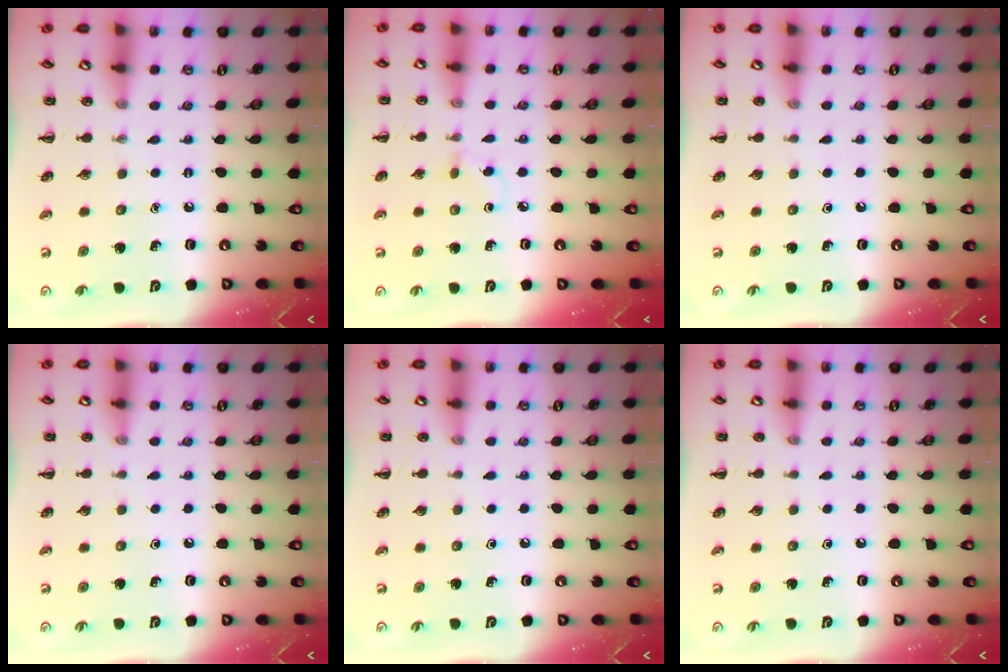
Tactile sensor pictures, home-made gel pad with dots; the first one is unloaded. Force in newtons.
{"total": 2.0, "press": 1.7, "slide": 1.0}
{"total": 0.0}
{"total": 0.0}
{"total": 0.0}
{"total": 0.0}